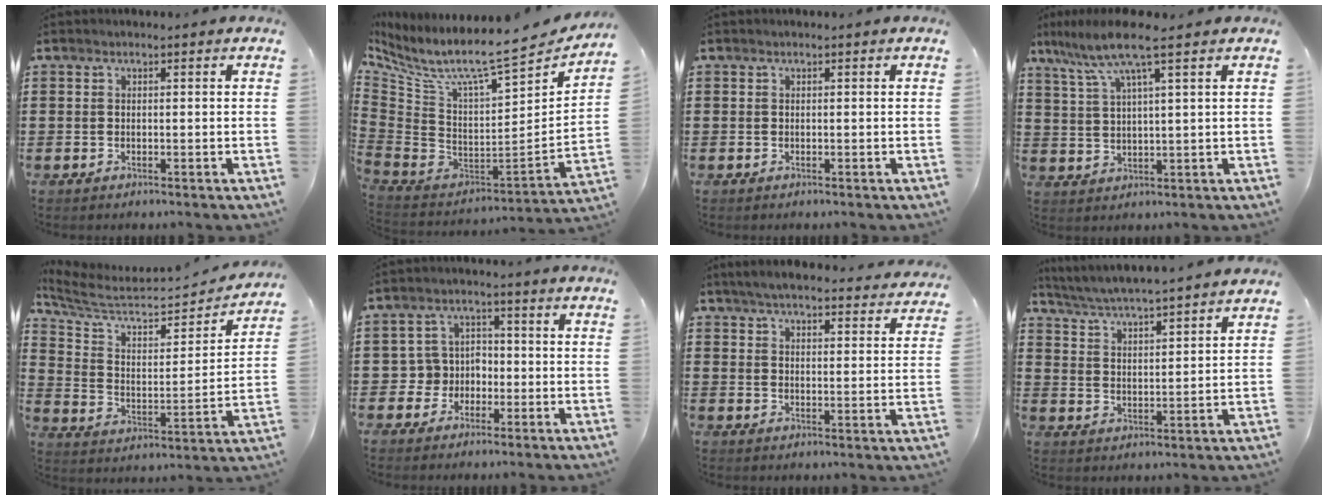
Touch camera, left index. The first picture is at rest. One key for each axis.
{"total": 7.9, "fx": 5.3, "fy": 1.1, "fz": 5.8, "tx": -0.115, "ty": -0.060, "tz": 0.075}
{"total": 0.0}
{"total": 7.8, "fx": 5.1, "fy": 0.5, "fz": 5.9, "tx": -0.137, "ty": -0.016, "tz": 0.084}
{"total": 6.2, "fx": 5.3, "fy": 1.8, "fz": 2.8, "tx": -0.084, "ty": -0.046, "tz": 0.086}
{"total": 4.6, "fx": -1.4, "fy": 4.3, "fz": 1.1, "tx": -0.044, "ty": 0.007, "tz": -0.031}
{"total": 4.9, "fx": 4.7, "fy": 0.0, "fz": 1.4, "tx": -0.046, "ty": -0.025, "tz": 0.081}
{"total": 4.6, "fx": 4.4, "fy": -0.7, "fz": 1.0, "tx": -0.041, "ty": -0.035, "tz": 0.071}